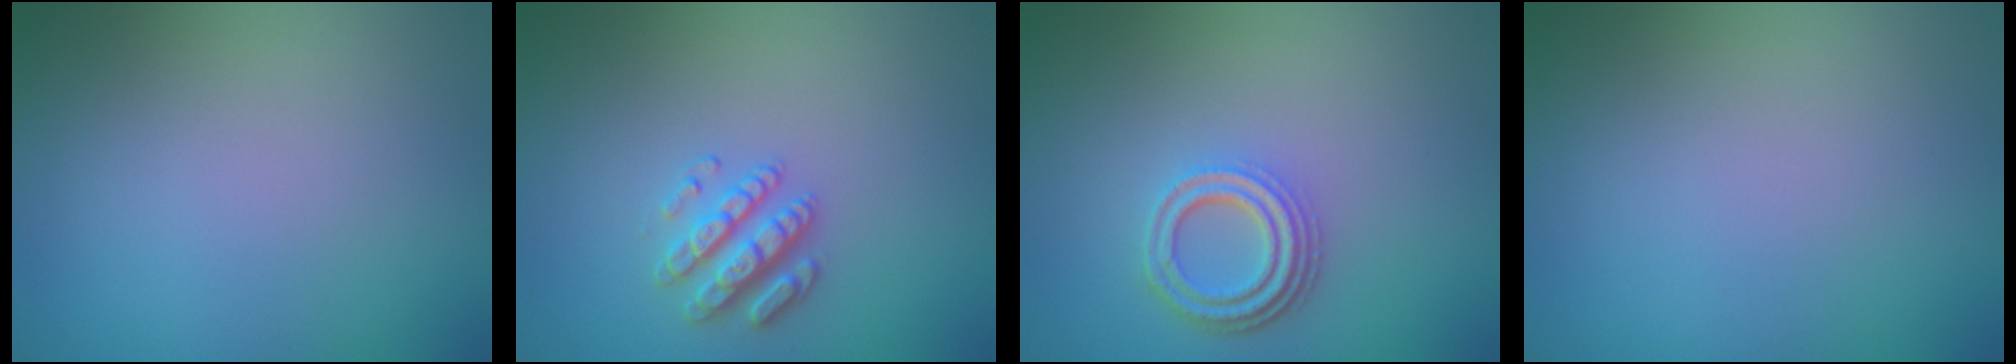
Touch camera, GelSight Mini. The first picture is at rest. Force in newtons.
{"total": 2.6, "press": 2.6, "slide": 0.5}
{"total": 3.7, "press": 2.9, "slide": 2.3}
{"total": 0.0}